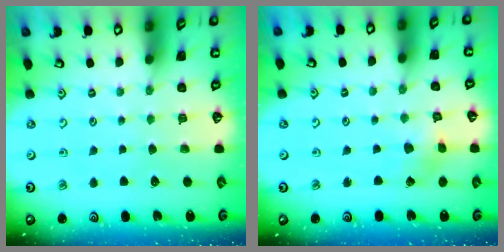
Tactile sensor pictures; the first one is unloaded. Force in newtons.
{"total": 2.5, "press": 2.5, "slide": 0.3}